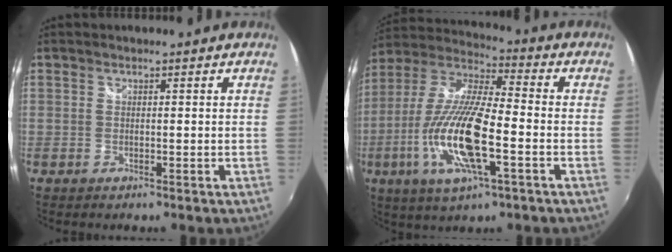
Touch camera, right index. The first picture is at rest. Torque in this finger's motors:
{"motor_torque": [2.14, 0.00, 1.05, 0.21]}